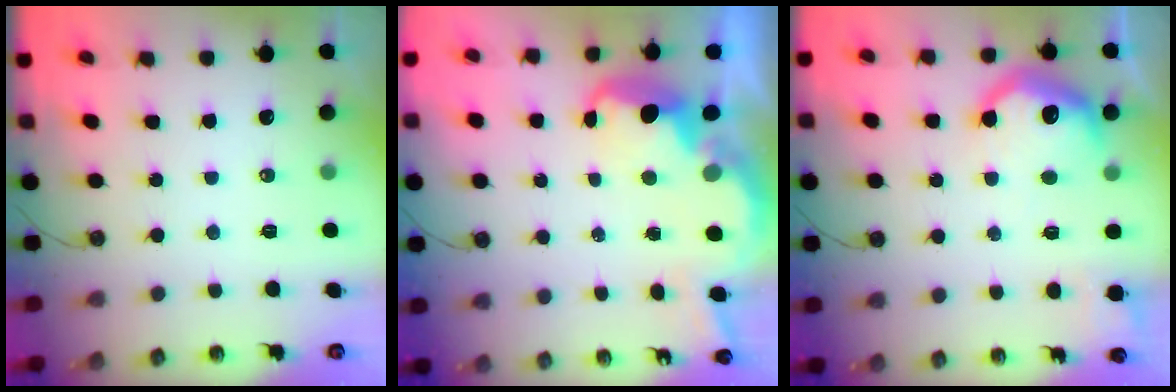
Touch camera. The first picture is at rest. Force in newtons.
{"total": 6.7, "press": 6.7, "slide": 0.5}
{"total": 12.7, "press": 12.6, "slide": 1.1}